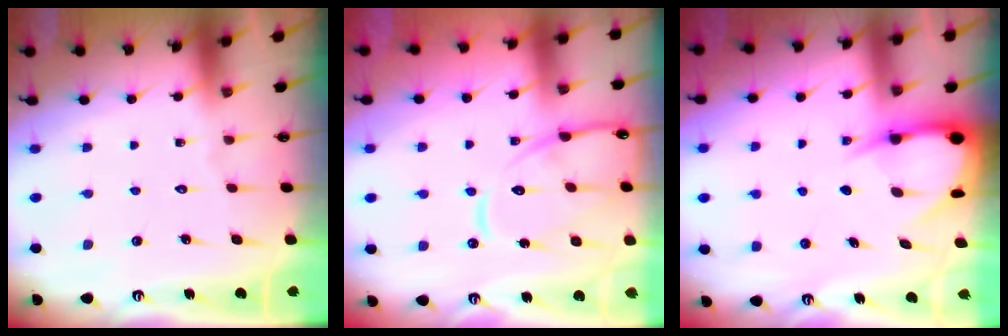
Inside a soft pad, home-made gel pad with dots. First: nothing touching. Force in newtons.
{"total": 14.4, "press": 14.3, "slide": 1.4}
{"total": 7.1, "press": 7.0, "slide": 0.8}